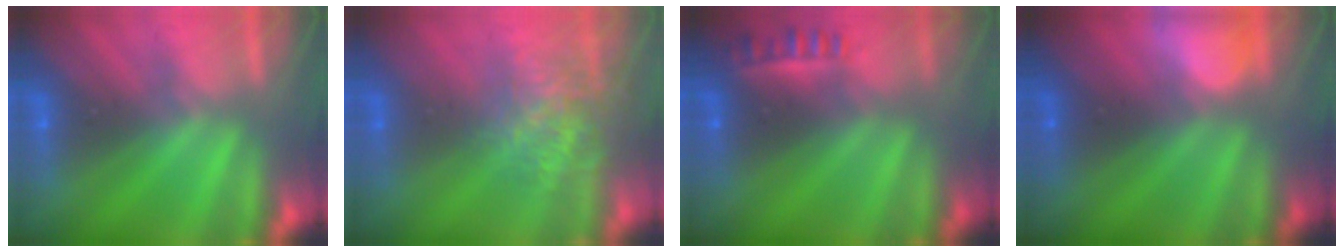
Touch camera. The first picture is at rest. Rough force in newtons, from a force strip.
{"total": 3.7}
{"total": 2.3}
{"total": 2.7}